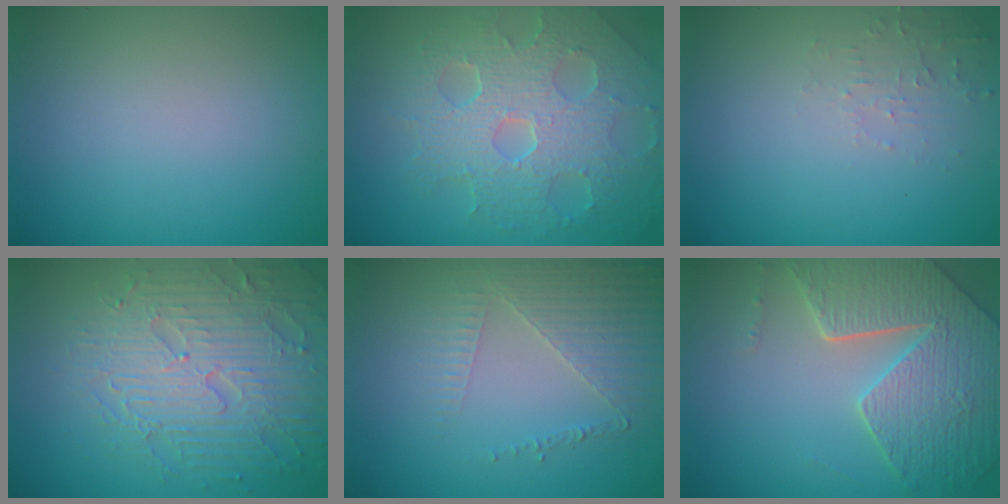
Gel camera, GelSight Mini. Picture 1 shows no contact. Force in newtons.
{"total": 8.6, "press": 5.9, "slide": 6.2}
{"total": 1.5, "press": 1.5, "slide": 0.3}
{"total": 7.0, "press": 5.7, "slide": 4.1}
{"total": 3.7, "press": 3.1, "slide": 2.0}
{"total": 7.6, "press": 5.7, "slide": 5.1}